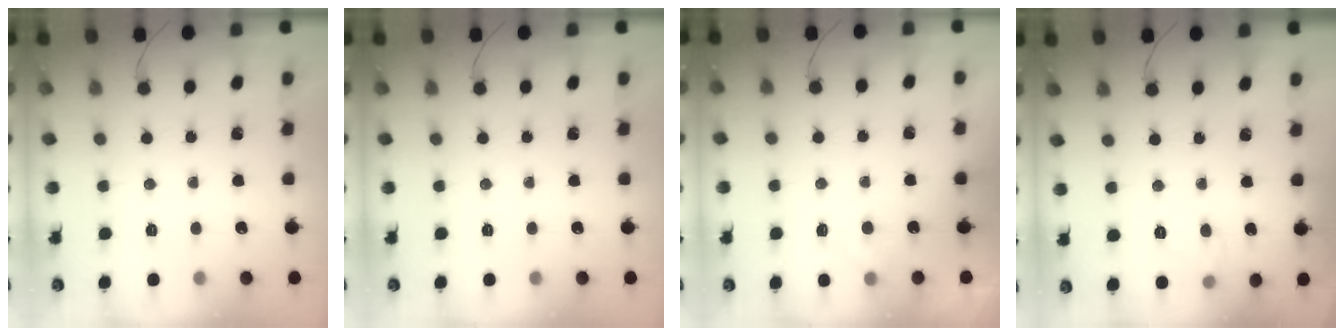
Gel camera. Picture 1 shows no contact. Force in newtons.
{"total": 0.0}
{"total": 2.0, "press": 1.6, "slide": 1.2}
{"total": 6.8, "press": 6.7, "slide": 0.9}